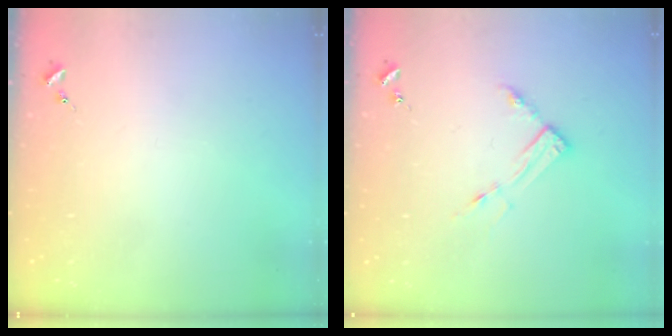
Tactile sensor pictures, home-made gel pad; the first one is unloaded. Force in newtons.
{"total": 7.4, "press": 7.4, "slide": 0.6}